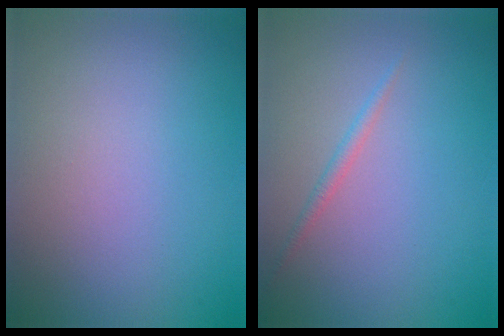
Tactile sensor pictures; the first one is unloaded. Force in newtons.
{"total": 0.9, "press": 0.9, "slide": 0.0}